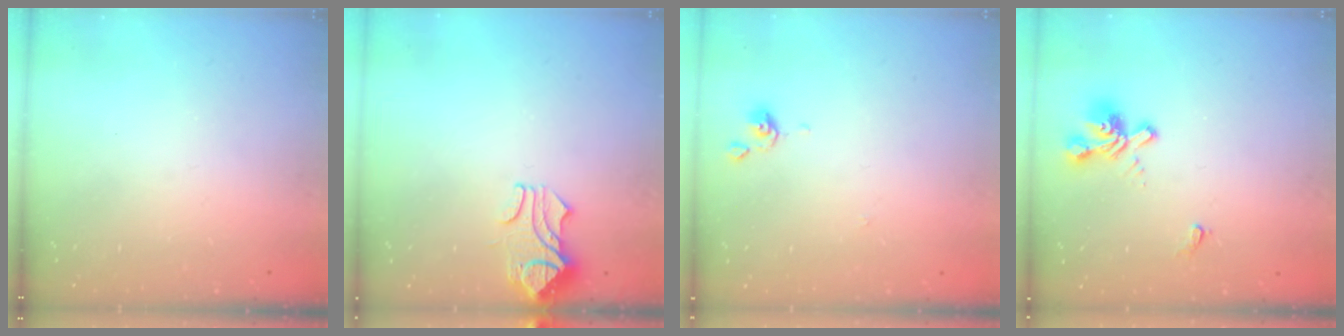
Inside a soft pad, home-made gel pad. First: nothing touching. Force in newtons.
{"total": 1.0, "press": 0.2, "slide": 1.0}
{"total": 0.0}
{"total": 1.8, "press": 1.4, "slide": 1.2}